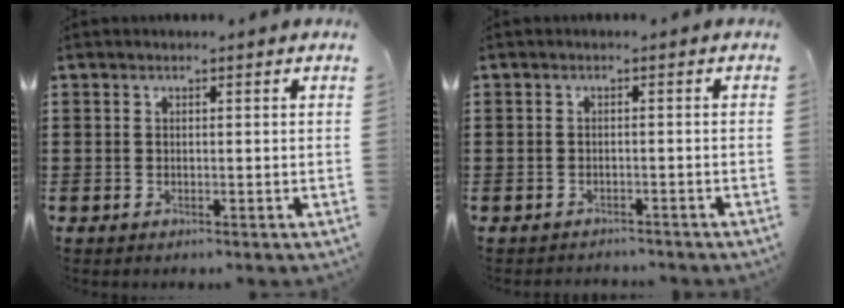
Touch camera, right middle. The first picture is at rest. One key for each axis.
{"total": 1.3, "fx": -1.3, "fy": 0.2, "fz": -0.2, "tx": 0.000, "ty": 0.004, "tz": -0.030}